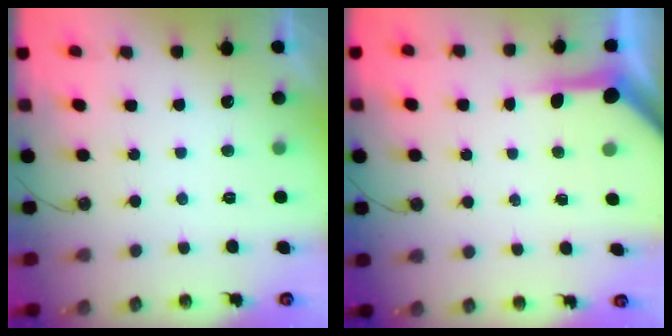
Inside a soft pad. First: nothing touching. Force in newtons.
{"total": 4.9, "press": 4.9, "slide": 0.3}